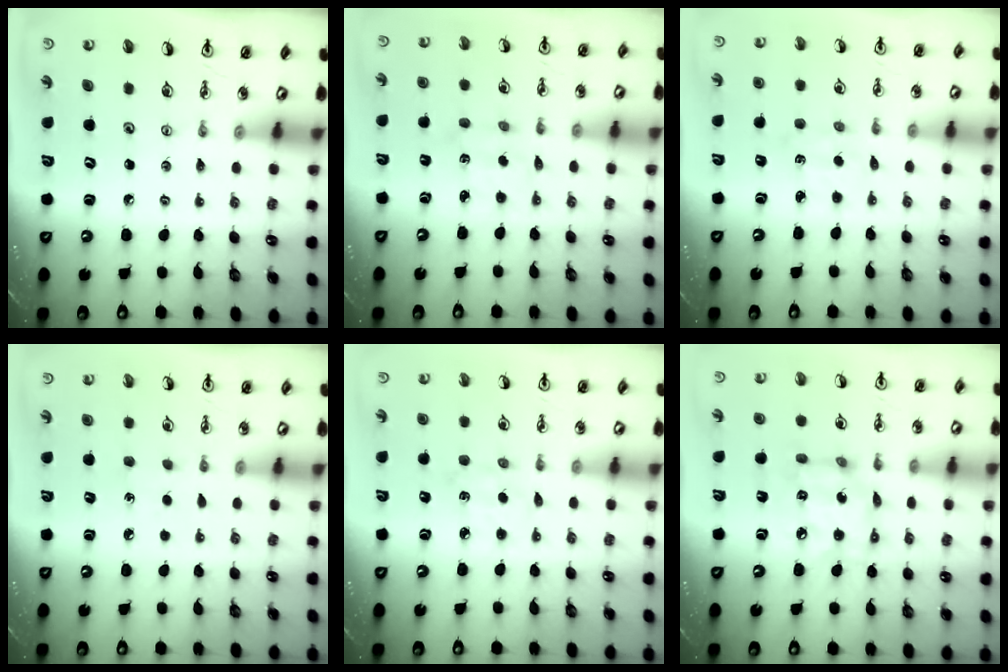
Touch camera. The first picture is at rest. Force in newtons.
{"total": 2.0, "press": 1.8, "slide": 0.7}
{"total": 2.3, "press": 2.3, "slide": 0.3}
{"total": 3.3, "press": 3.3, "slide": 0.4}
{"total": 5.4, "press": 5.4, "slide": 0.6}
{"total": 11.7, "press": 11.7, "slide": 0.8}